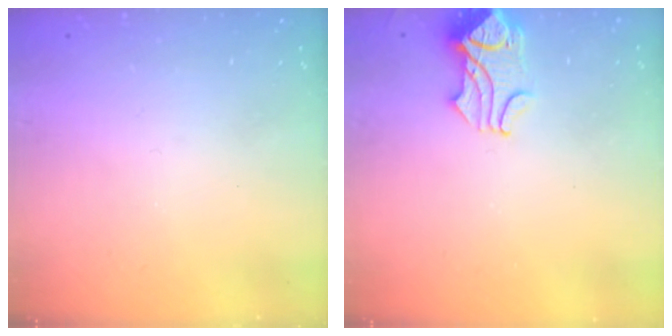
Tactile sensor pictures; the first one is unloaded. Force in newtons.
{"total": 0.9, "press": 0.2, "slide": 0.9}